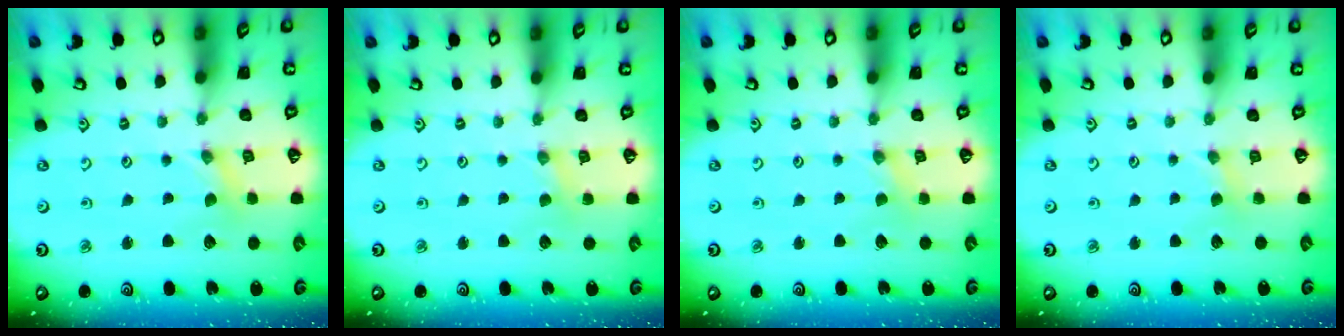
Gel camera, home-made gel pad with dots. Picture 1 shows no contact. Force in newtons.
{"total": 0.8, "press": 0.8, "slide": 0.2}
{"total": 0.0}
{"total": 1.2, "press": 1.1, "slide": 0.3}